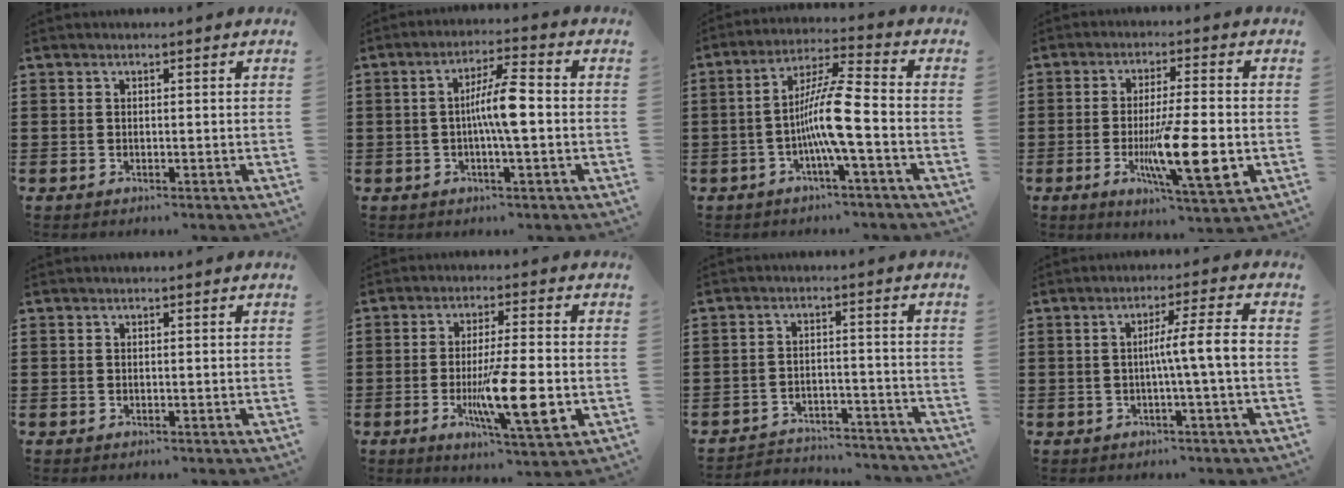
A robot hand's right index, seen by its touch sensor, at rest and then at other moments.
{"total": 7.0, "force": [-0.6, 0.9, 6.9], "torque": [-0.130, 0.002, -0.019]}
{"total": 9.2, "force": [-2.6, 0.6, 8.8], "torque": [-0.181, -0.005, -0.057]}
{"total": 12.9, "force": [-2.9, 2.7, 12.3], "torque": [-0.216, -0.014, -0.049]}
{"total": 0.0}
{"total": 12.1, "force": [-2.7, 2.3, 11.5], "torque": [-0.203, -0.010, -0.043]}
{"total": 4.0, "force": [-3.9, 0.6, 0.4], "torque": [-0.011, 0.006, -0.083]}
{"total": 6.0, "force": [-0.6, -0.2, 6.0], "torque": [-0.109, -0.001, -0.018]}